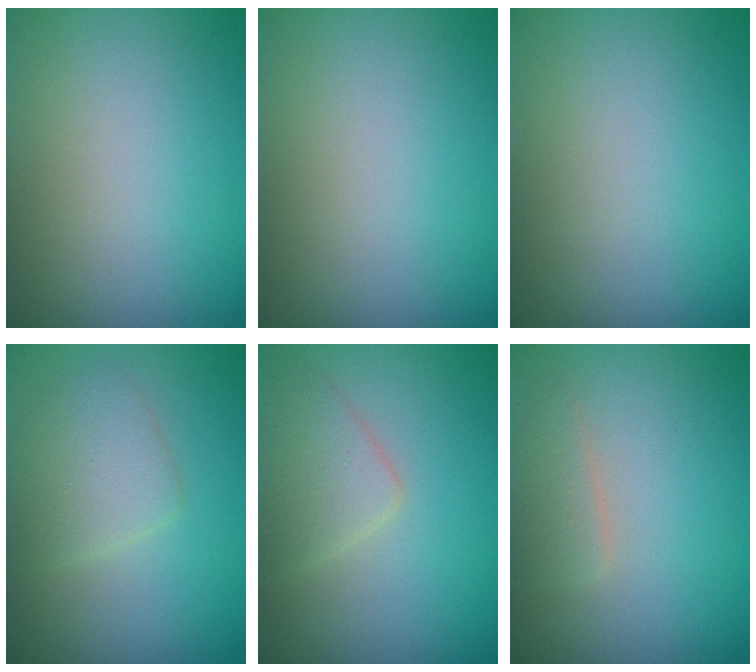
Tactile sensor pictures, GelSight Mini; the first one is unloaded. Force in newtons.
{"total": 0.0}
{"total": 0.0}
{"total": 3.0, "press": 3.0, "slide": 0.1}
{"total": 2.9, "press": 2.9, "slide": 0.1}
{"total": 1.8, "press": 1.8, "slide": 0.0}